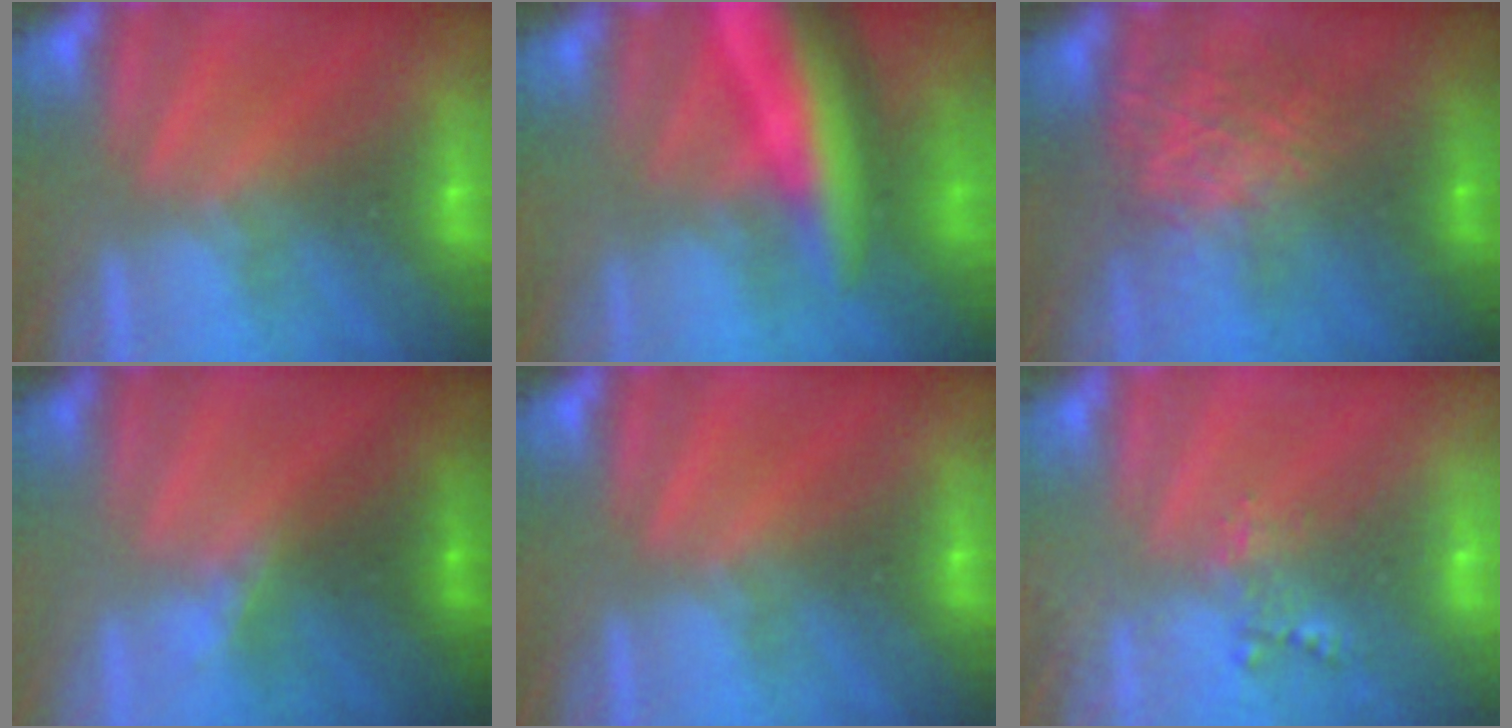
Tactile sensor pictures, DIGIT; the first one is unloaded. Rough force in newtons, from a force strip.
{"total": 8.0}
{"total": 7.3}
{"total": 1.5}
{"total": 0.0}
{"total": 2.4}